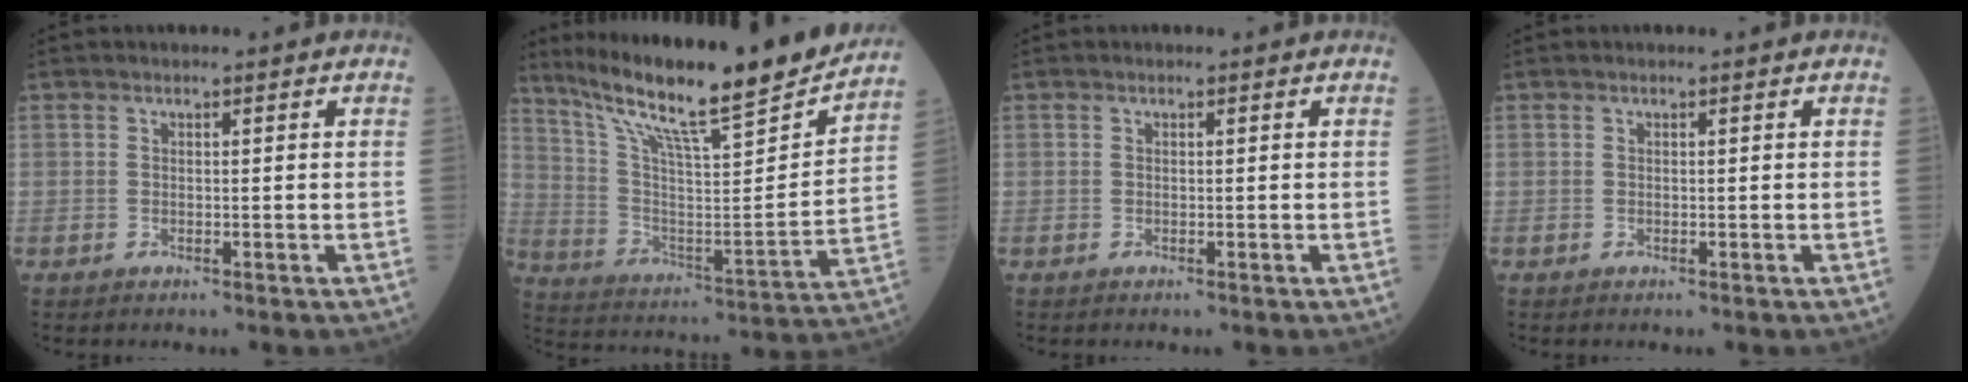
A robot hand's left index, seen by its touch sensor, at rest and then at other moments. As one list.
[{"total": 23.9, "force": [20.3, 0.7, 12.6], "torque": [-0.216, -0.033, 0.317]}, {"total": 0.0}, {"total": 0.0}]